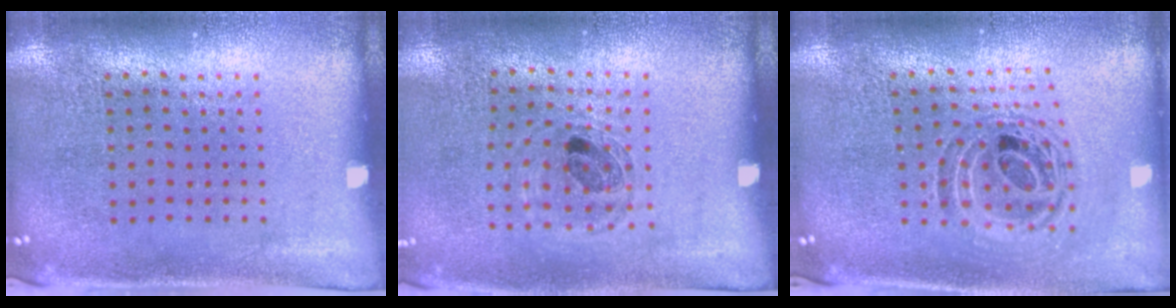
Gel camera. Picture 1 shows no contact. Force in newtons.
{"total": 0.8, "press": 0.8, "slide": 0.2}
{"total": 1.0, "press": 0.9, "slide": 0.2}